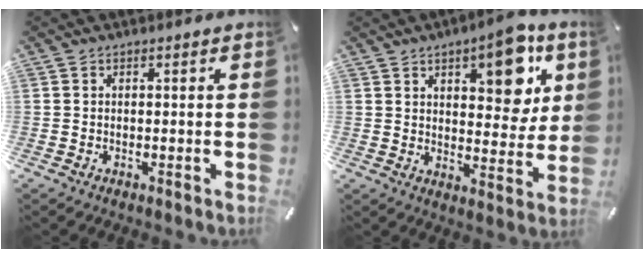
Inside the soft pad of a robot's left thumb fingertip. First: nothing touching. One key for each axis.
{"total": 12.7, "fx": 6.6, "fy": 5.9, "fz": 9.1, "tx": -0.098, "ty": -0.037, "tz": 0.105}